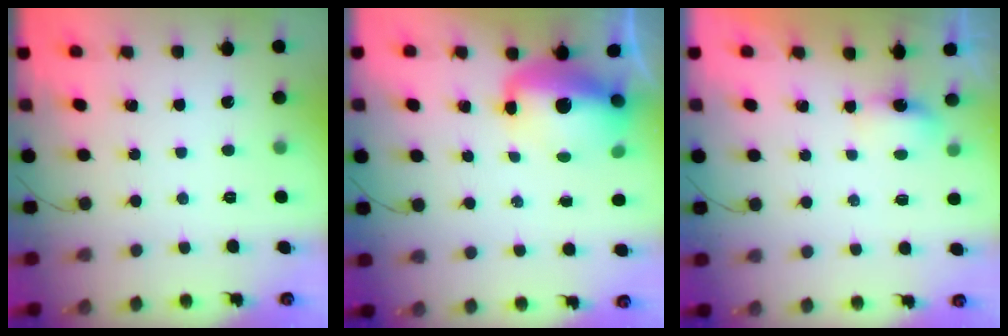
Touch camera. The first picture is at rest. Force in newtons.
{"total": 13.5, "press": 13.1, "slide": 3.3}
{"total": 3.9, "press": 3.8, "slide": 1.0}